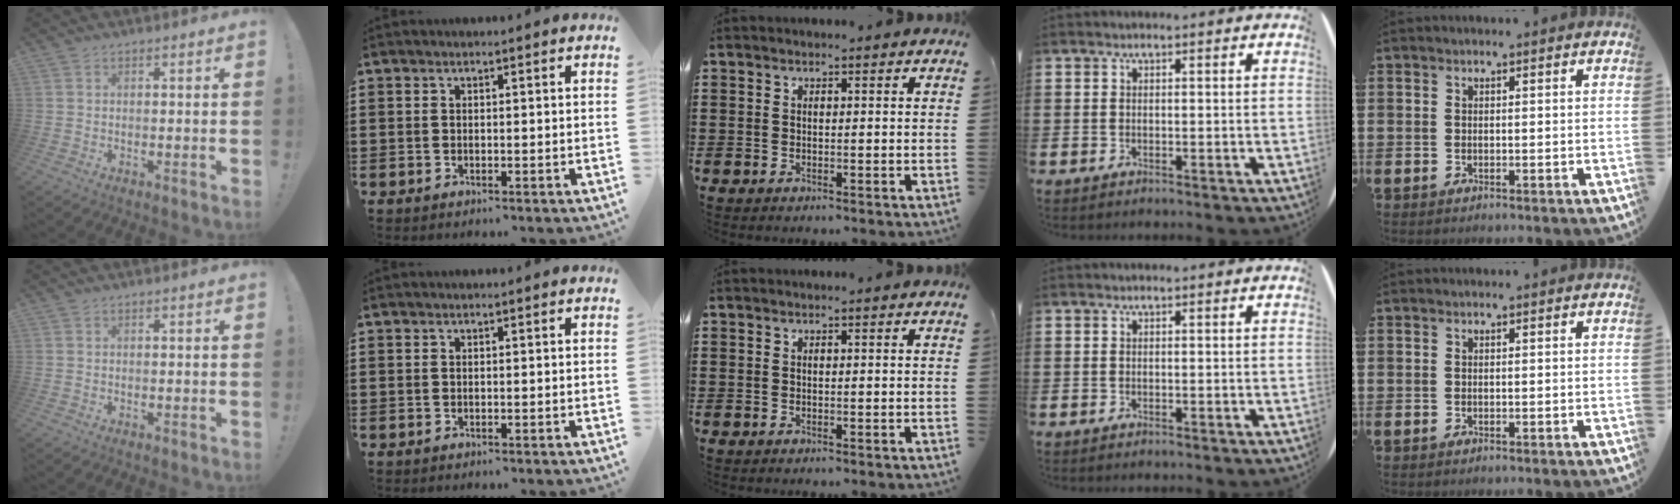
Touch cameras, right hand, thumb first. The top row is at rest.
{}